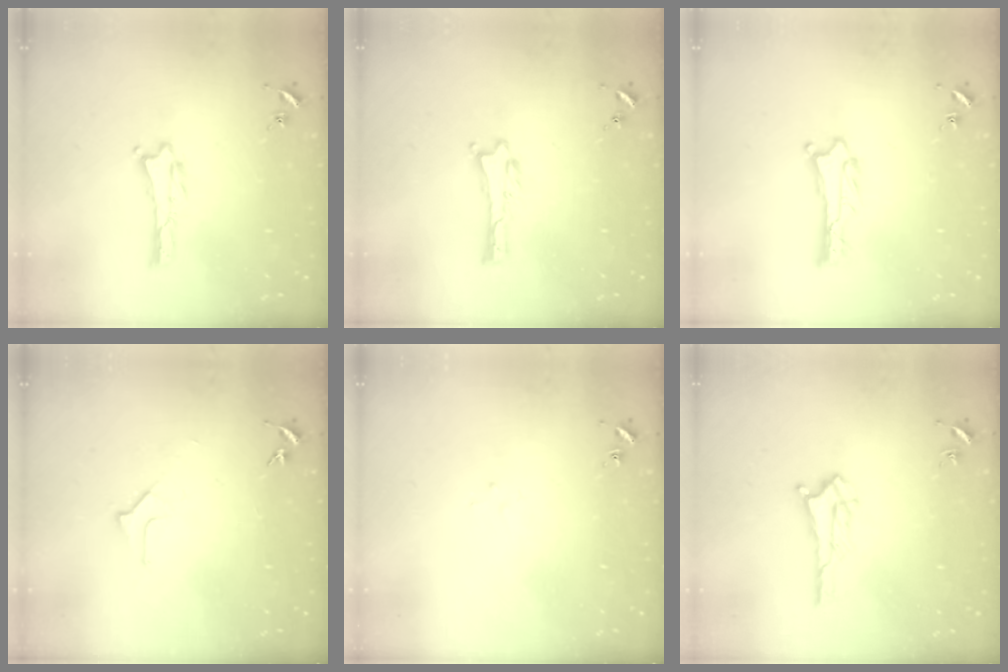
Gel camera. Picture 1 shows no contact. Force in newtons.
{"total": 0.0}
{"total": 1.3, "press": 1.3, "slide": 0.0}
{"total": 1.6, "press": 1.6, "slide": 0.1}
{"total": 1.8, "press": 1.8, "slide": 0.1}
{"total": 2.3, "press": 2.2, "slide": 0.2}